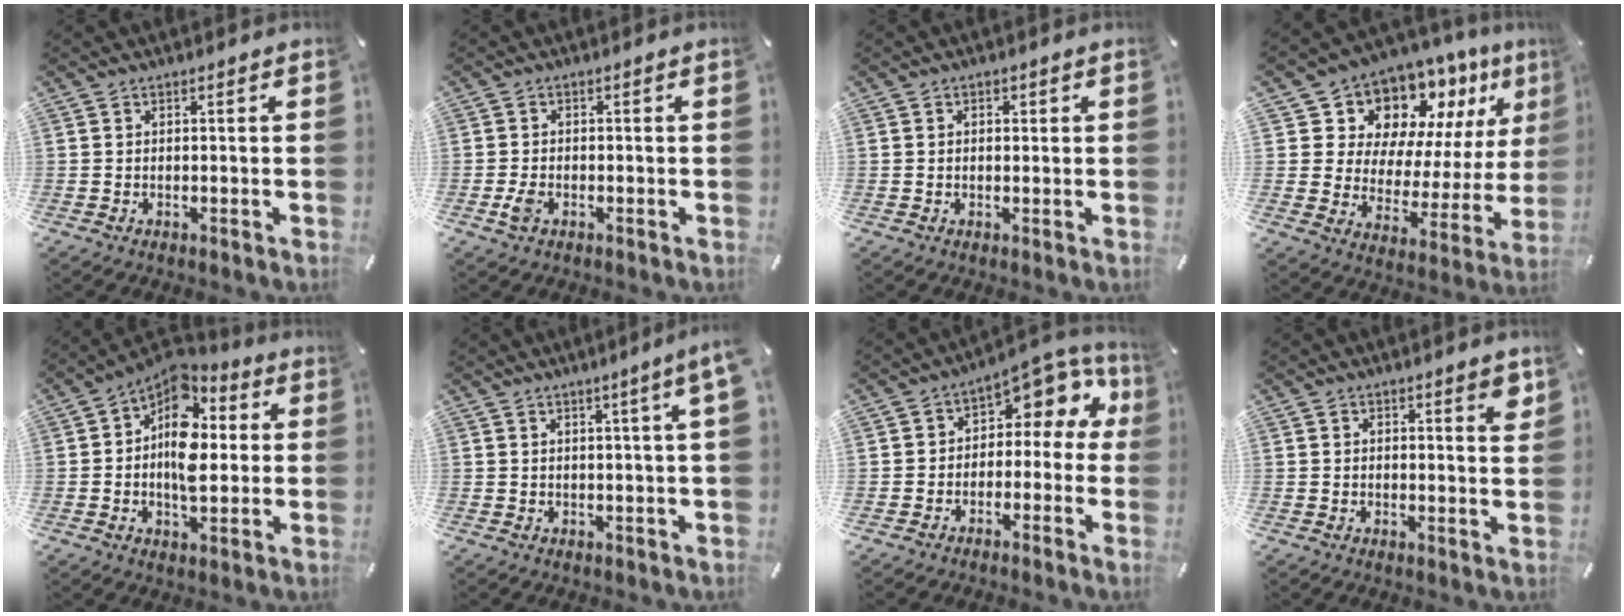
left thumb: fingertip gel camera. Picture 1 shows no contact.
{"total": 2.7, "force": [-1.0, 1.7, 1.8], "torque": [-0.044, -0.001, -0.021]}
{"total": 1.1, "force": [0.1, 0.9, 0.6], "torque": [-0.006, 0.003, -0.001]}
{"total": 12.5, "force": [10.4, 6.8, 1.8], "torque": [-0.036, -0.121, 0.181]}
{"total": 13.1, "force": [1.2, 8.8, 9.6], "torque": [-0.169, -0.027, 0.015]}
{"total": 4.4, "force": [1.8, -0.2, 4.1], "torque": [-0.077, -0.002, 0.030]}
{"total": 7.6, "force": [2.5, 5.1, 5.1], "torque": [-0.073, -0.022, 0.044]}
{"total": 2.6, "force": [1.5, 1.1, 1.8], "torque": [-0.023, -0.003, 0.022]}